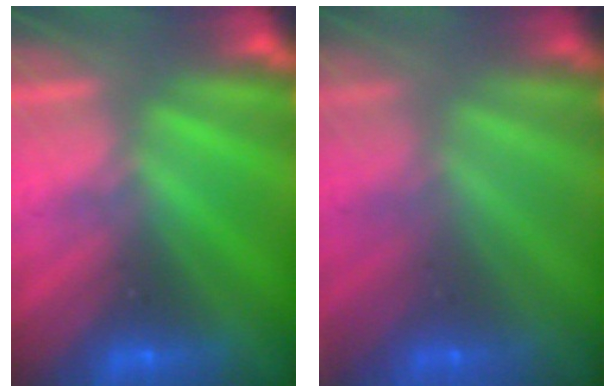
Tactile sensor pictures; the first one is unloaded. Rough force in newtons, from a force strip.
{"total": 1.2}